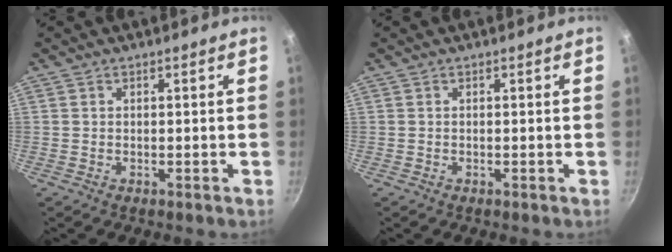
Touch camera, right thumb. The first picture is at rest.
{"total": 0.0}